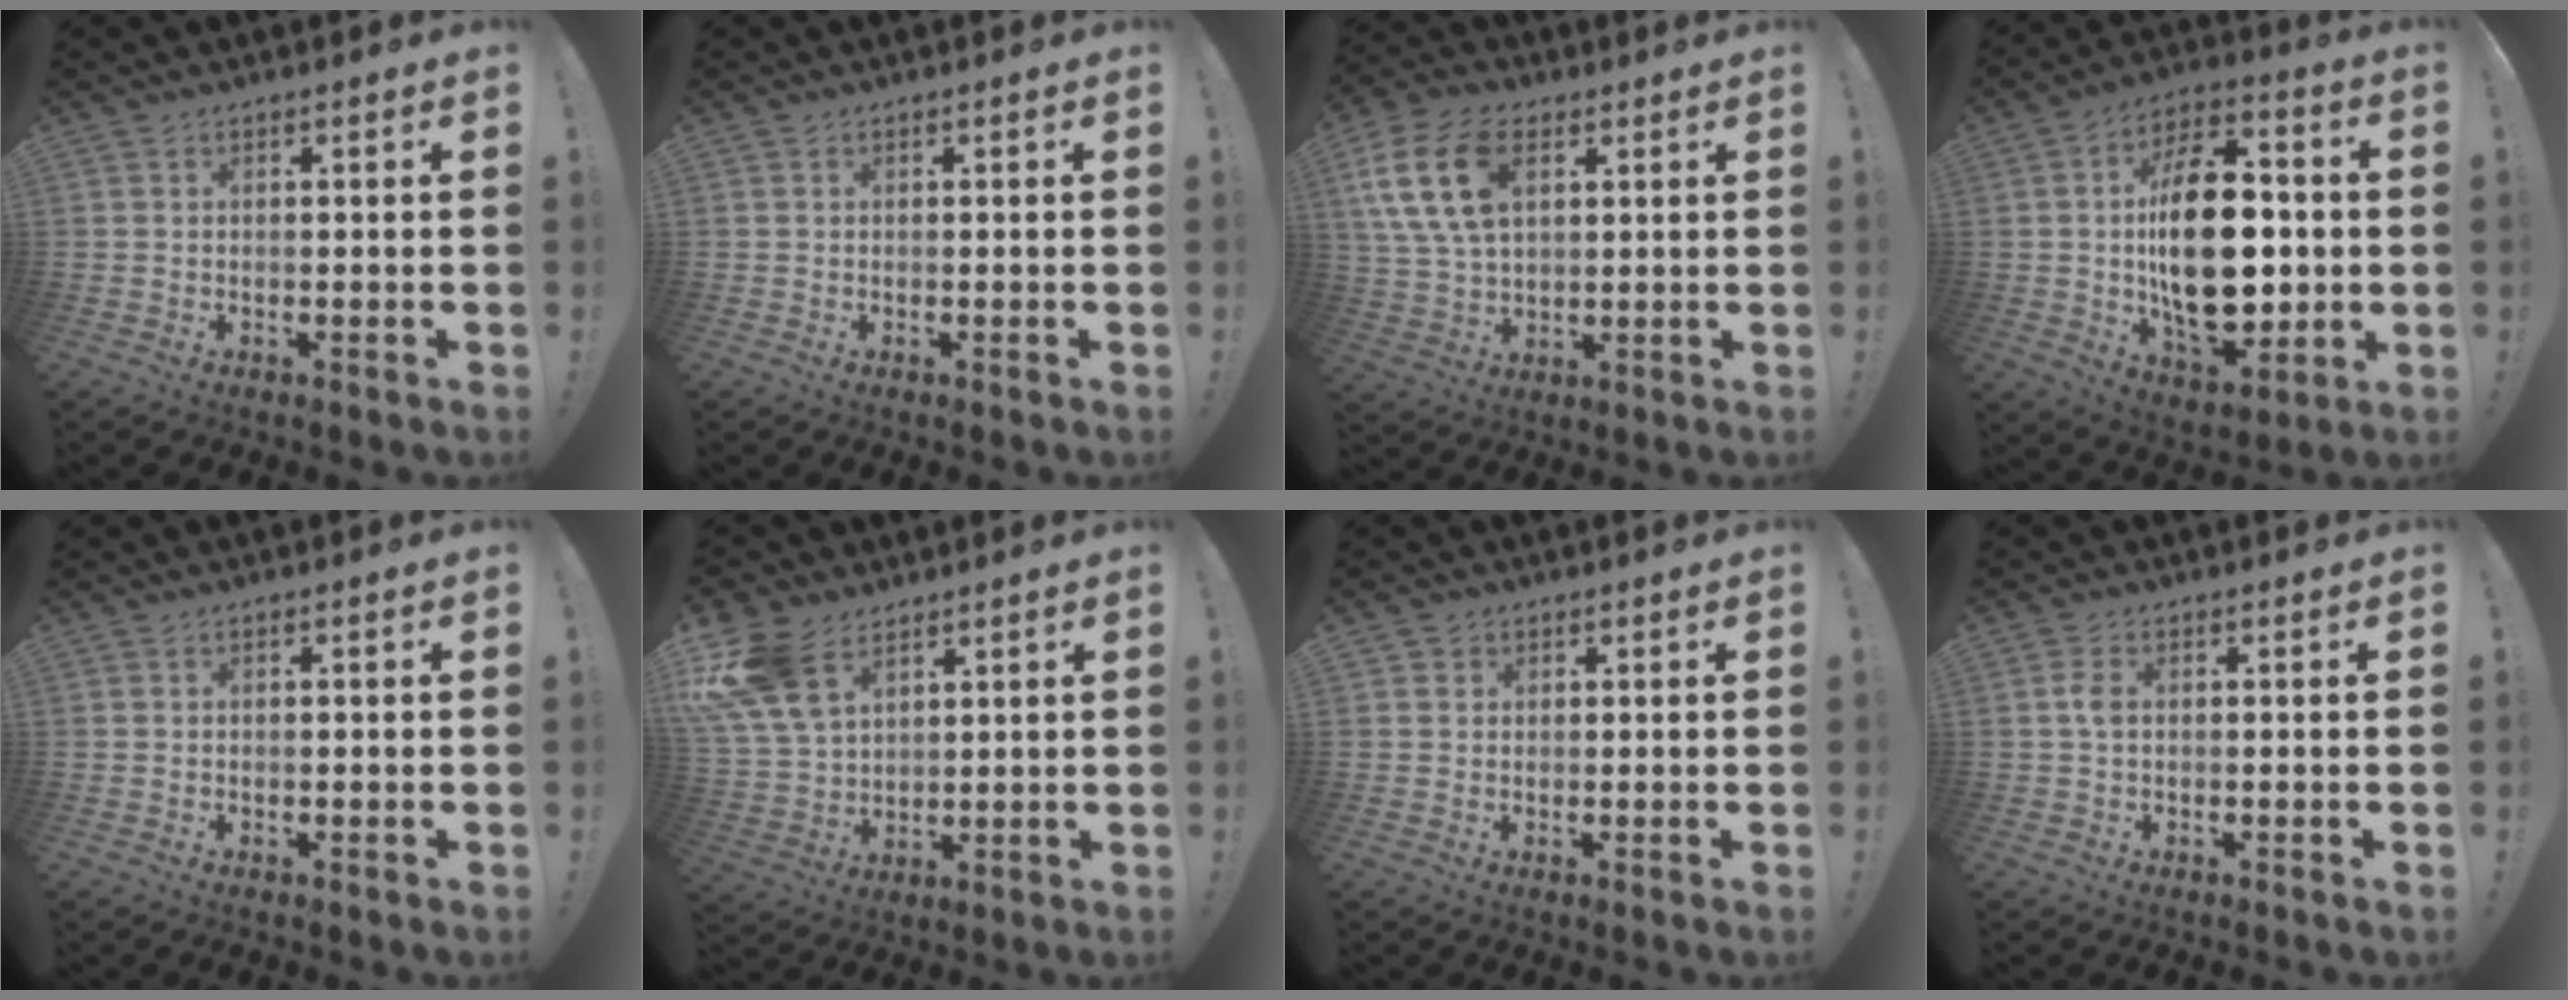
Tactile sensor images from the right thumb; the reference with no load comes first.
{"total": 0.0}
{"total": 16.4, "force": [5.9, 10.3, 11.3], "torque": [-0.229, -0.003, 0.110]}
{"total": 26.5, "force": [-0.6, 15.1, 21.8], "torque": [-0.367, 0.002, -0.001]}
{"total": 0.0}
{"total": 14.5, "force": [8.0, 9.0, 8.0], "torque": [-0.155, -0.034, 0.158]}
{"total": 1.7, "force": [0.8, 1.5, 0.2], "torque": [0.003, 0.000, 0.012]}
{"total": 3.0, "force": [0.3, 1.8, 2.5], "torque": [-0.047, 0.008, 0.005]}